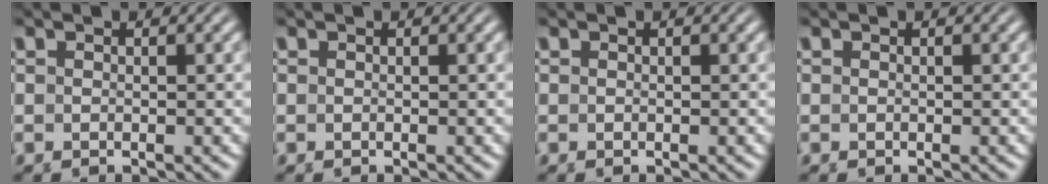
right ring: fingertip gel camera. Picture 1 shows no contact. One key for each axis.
{"total": 0.0}
{"total": 0.0}
{"total": 0.0}